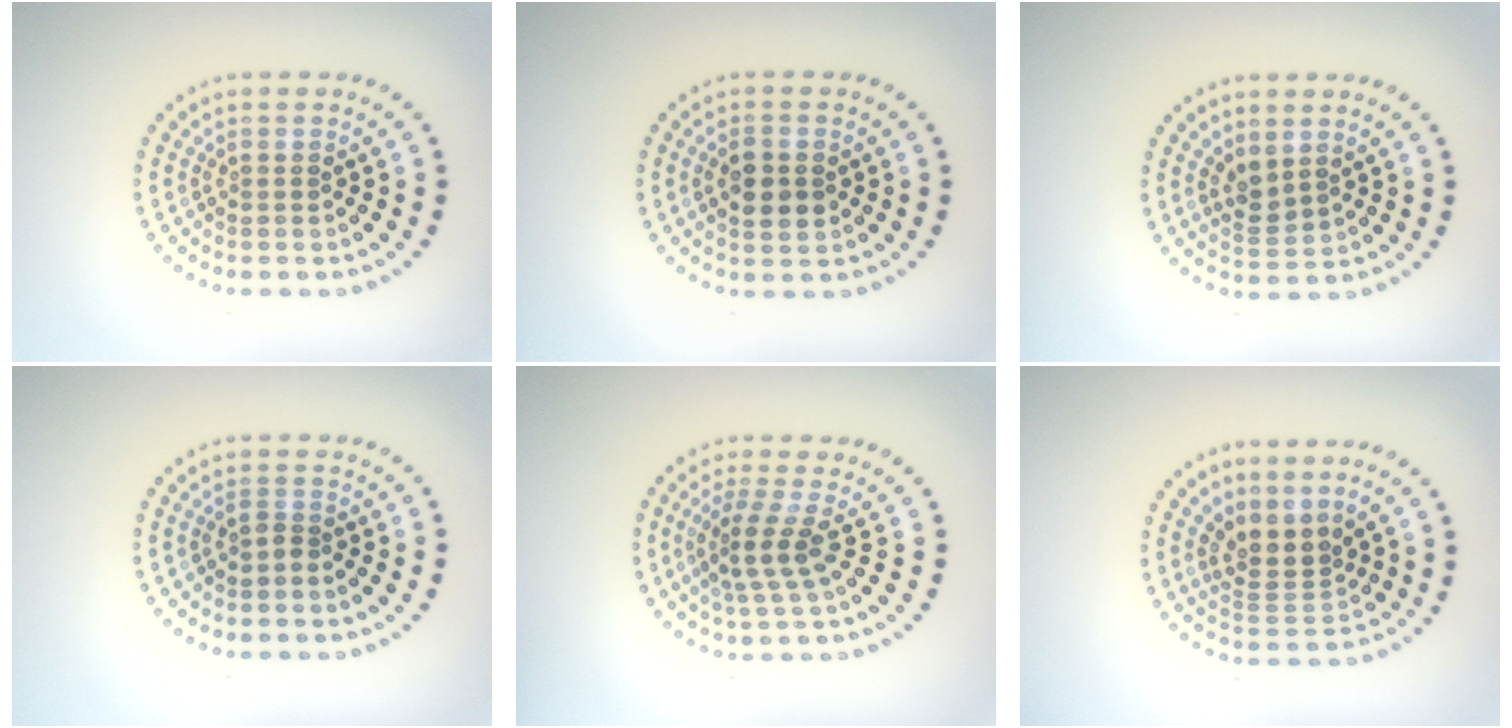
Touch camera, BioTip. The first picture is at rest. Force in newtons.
{"total": 2.8, "press": 2.8, "slide": 0.3}
{"total": 1.9, "press": 1.6, "slide": 0.9}
{"total": 0.8, "press": 0.4, "slide": 0.6}
{"total": 2.9, "press": 2.1, "slide": 2.0}
{"total": 3.0, "press": 2.2, "slide": 2.0}